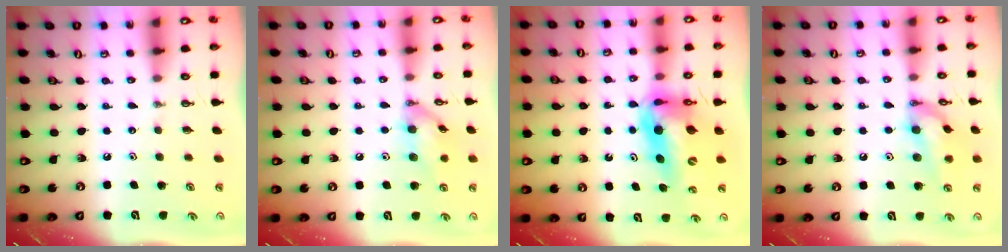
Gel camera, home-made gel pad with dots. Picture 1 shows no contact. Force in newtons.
{"total": 12.2, "press": 12.2, "slide": 0.5}
{"total": 15.5, "press": 15.0, "slide": 4.0}
{"total": 14.2, "press": 13.4, "slide": 4.6}